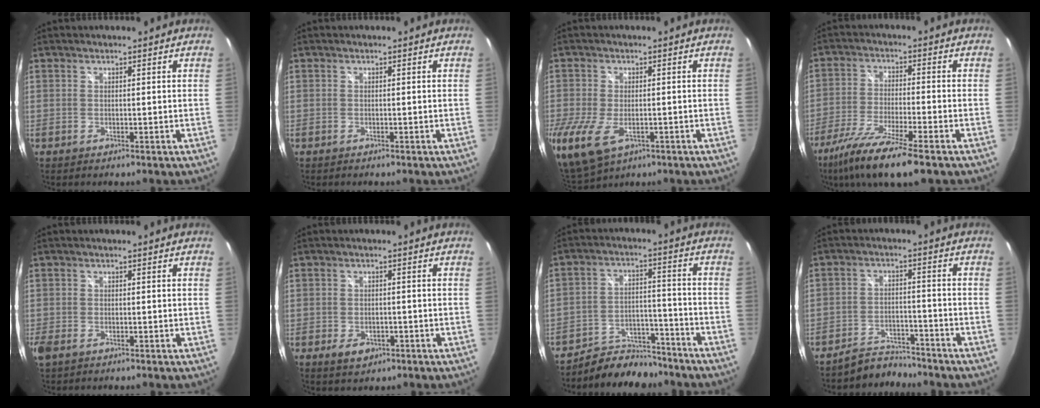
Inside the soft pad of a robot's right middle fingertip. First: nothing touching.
{"total": 0.0}
{"total": 9.8, "force": [-3.5, 5.8, 7.0], "torque": [-0.159, -0.035, -0.057]}
{"total": 13.9, "force": [-9.9, 1.4, 9.7], "torque": [-0.203, -0.041, -0.178]}
{"total": 3.0, "force": [-1.5, 1.7, 2.0], "torque": [-0.042, -0.010, -0.025]}
{"total": 3.5, "force": [-1.6, 2.4, 2.0], "torque": [-0.042, -0.006, -0.021]}
{"total": 10.9, "force": [-10.0, 3.8, 2.2], "torque": [-0.053, 0.019, -0.149]}
{"total": 6.0, "force": [-5.8, 1.3, 0.4], "torque": [-0.025, 0.011, -0.094]}